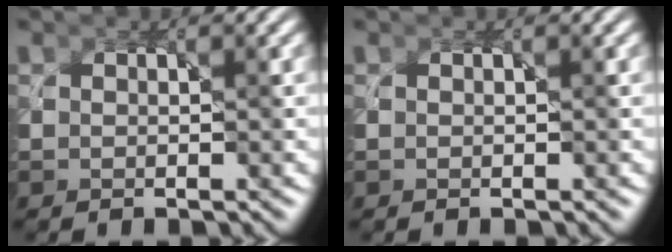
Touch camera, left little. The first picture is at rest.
{"total": 0.0}